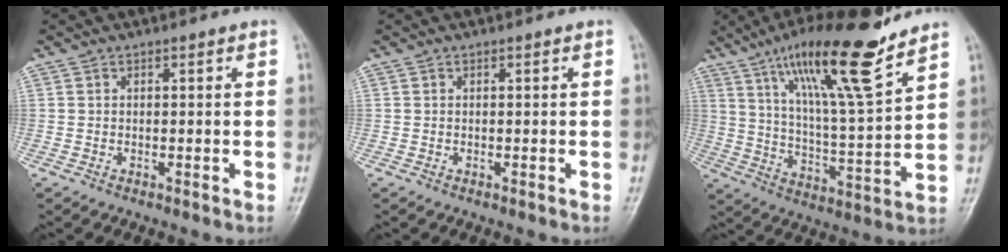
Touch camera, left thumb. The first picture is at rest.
{"total": 0.0}
{"total": 19.4, "force": [13.1, 2.9, 14.1], "torque": [-0.222, -0.064, 0.225]}